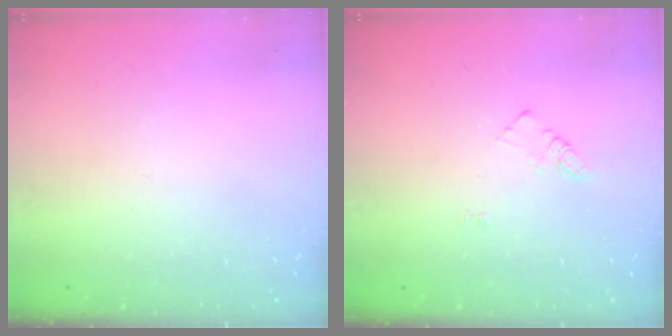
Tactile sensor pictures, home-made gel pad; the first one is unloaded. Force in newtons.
{"total": 3.8, "press": 3.8, "slide": 0.4}